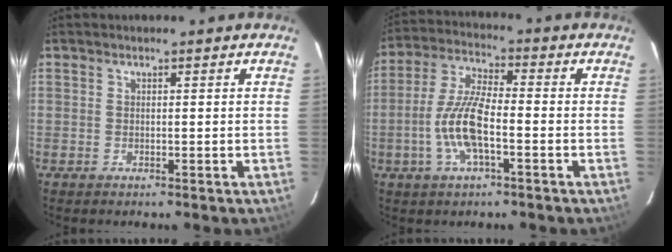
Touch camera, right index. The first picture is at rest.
{"total": 10.4, "force": [-3.2, 2.7, 9.5], "torque": [-0.202, 0.001, -0.064]}